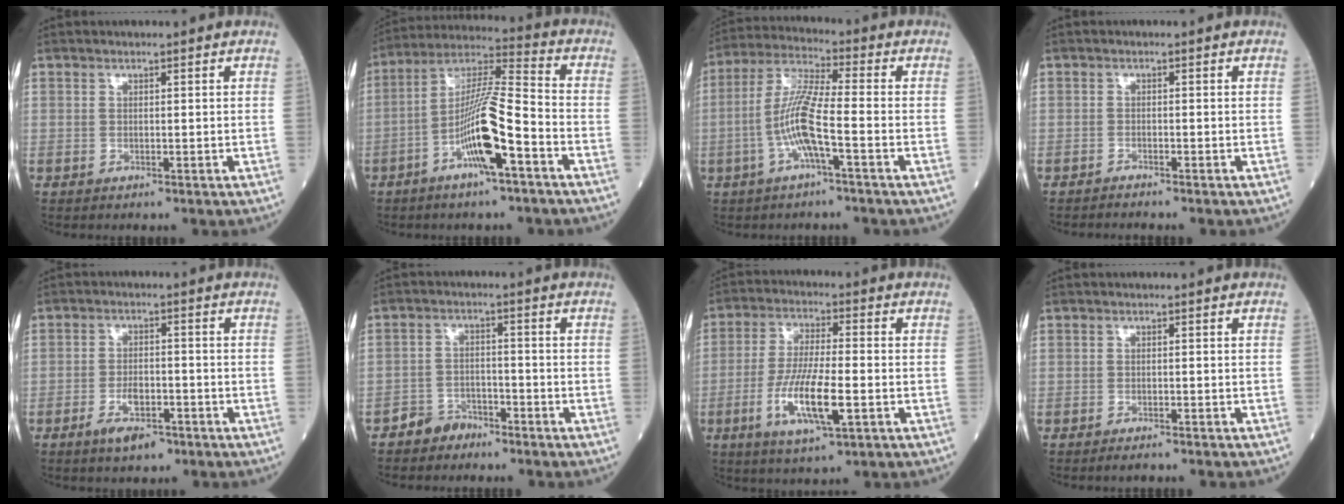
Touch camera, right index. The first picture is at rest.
{"total": 12.5, "force": [-5.1, 0.9, 11.3], "torque": [-0.219, 0.009, -0.095]}
{"total": 8.8, "force": [-2.6, 0.6, 8.4], "torque": [-0.178, 0.010, -0.056]}
{"total": 1.4, "force": [-1.4, -0.3, 0.1], "torque": [0.000, 0.001, -0.022]}
{"total": 4.7, "force": [-2.9, 1.9, 3.2], "torque": [-0.062, 0.001, -0.044]}
{"total": 3.4, "force": [-2.9, 1.8, 0.1], "torque": [-0.003, 0.009, -0.050]}
{"total": 10.2, "force": [-3.2, 1.6, 9.6], "torque": [-0.190, -0.011, -0.061]}
{"total": 1.9, "force": [-1.7, 0.0, 0.9], "torque": [-0.010, -0.001, -0.022]}